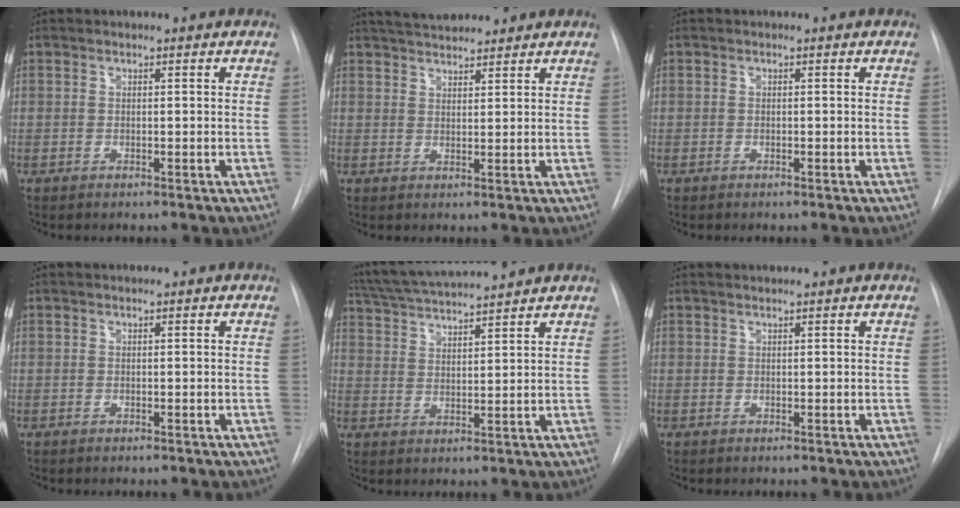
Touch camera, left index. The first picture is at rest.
{"total": 6.4, "force": [5.9, 1.3, 2.0], "torque": [-0.037, 0.027, 0.098]}
{"total": 0.0}
{"total": 0.0}
{"total": 12.0, "force": [11.0, -0.3, 4.7], "torque": [-0.093, 0.021, 0.184]}
{"total": 1.0, "force": [0.9, -0.2, 0.3], "torque": [-0.006, 0.011, 0.021]}